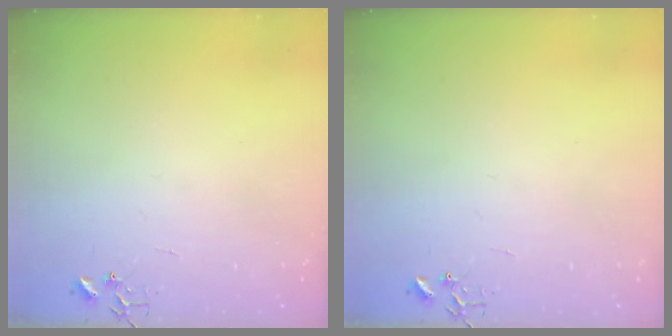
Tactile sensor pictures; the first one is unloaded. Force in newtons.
{"total": 0.0}